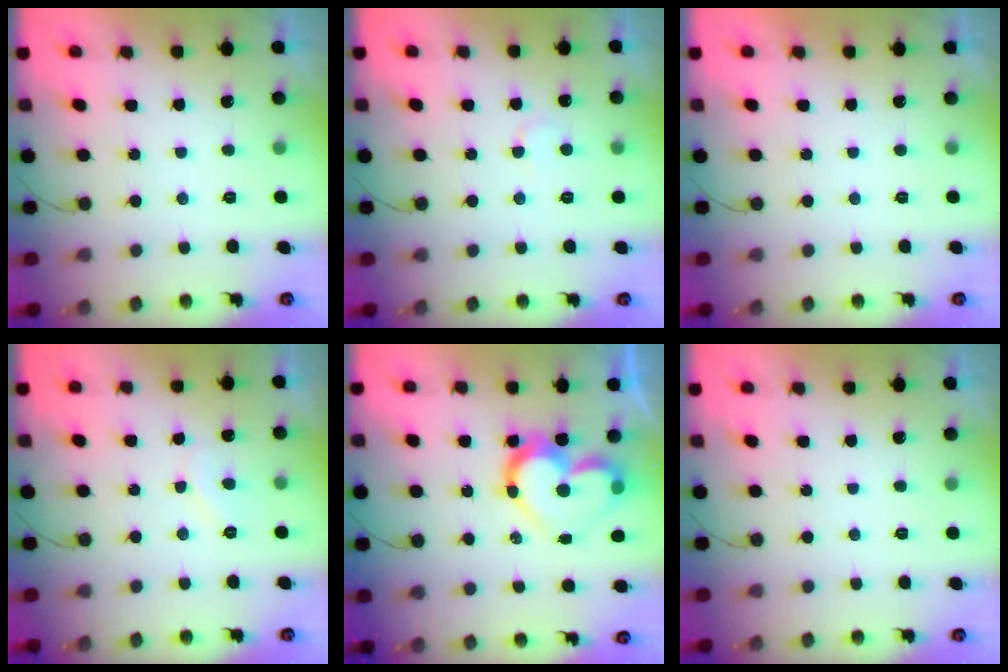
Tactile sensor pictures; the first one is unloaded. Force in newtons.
{"total": 3.1, "press": 3.1, "slide": 0.3}
{"total": 1.7, "press": 1.7, "slide": 0.0}
{"total": 4.4, "press": 4.4, "slide": 0.4}
{"total": 15.5, "press": 15.4, "slide": 1.3}
{"total": 0.0}